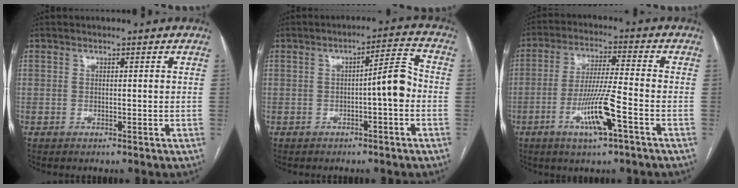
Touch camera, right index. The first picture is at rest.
{"total": 5.7, "force": [-1.1, 0.6, 5.5], "torque": [-0.076, 0.020, -0.016]}
{"total": 9.8, "force": [-4.1, 0.2, 8.8], "torque": [-0.170, -0.008, -0.077]}